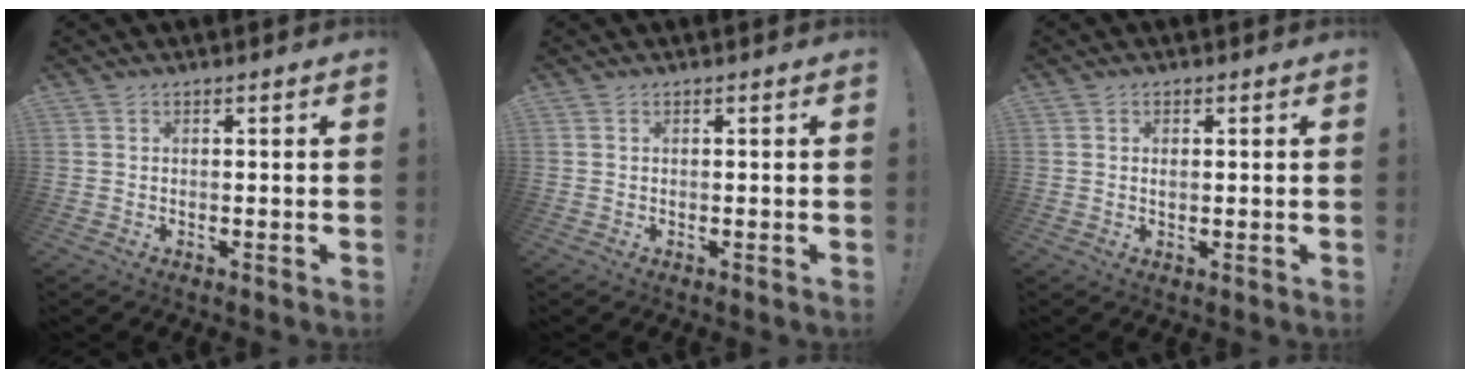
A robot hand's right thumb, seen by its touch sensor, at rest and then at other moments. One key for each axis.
{"total": 0.0}
{"total": 0.7, "fx": 0.1, "fy": 0.6, "fz": 0.4, "tx": -0.008, "ty": 0.003, "tz": 0.002}